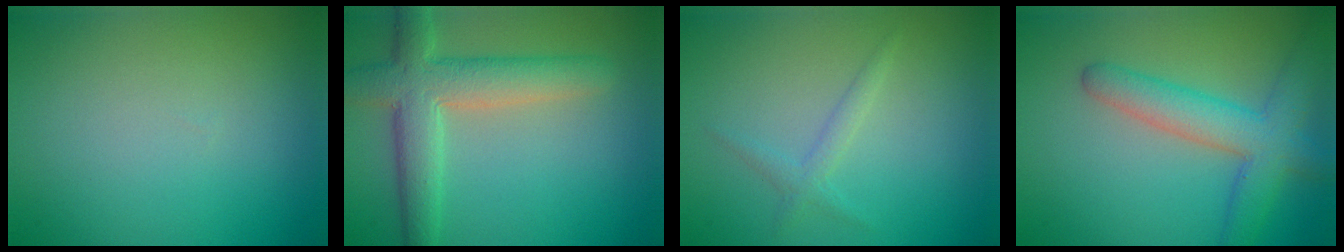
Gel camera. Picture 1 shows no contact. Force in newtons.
{"total": 6.0, "press": 6.0, "slide": 0.5}
{"total": 1.4, "press": 1.4, "slide": 0.1}
{"total": 5.1, "press": 5.1, "slide": 0.2}